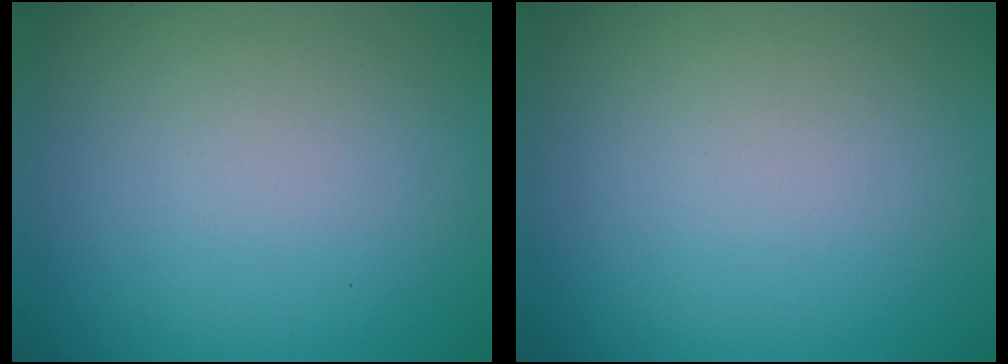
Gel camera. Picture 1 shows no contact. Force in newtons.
{"total": 0.0}